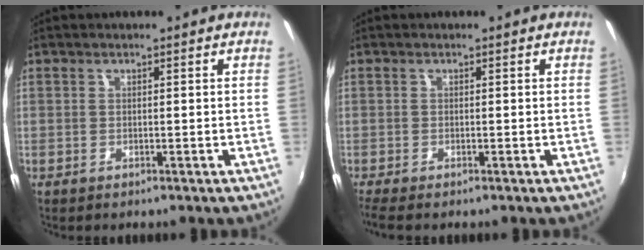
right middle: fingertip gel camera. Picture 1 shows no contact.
{"total": 1.7, "force": [-1.3, 0.0, 1.0], "torque": [-0.022, -0.010, -0.025]}